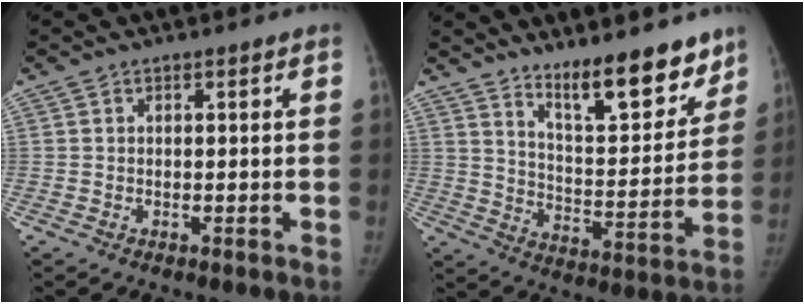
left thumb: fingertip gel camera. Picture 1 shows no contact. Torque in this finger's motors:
{"motor_torque": [0.17, 0.16, 0.34, -0.19, 0.04]}